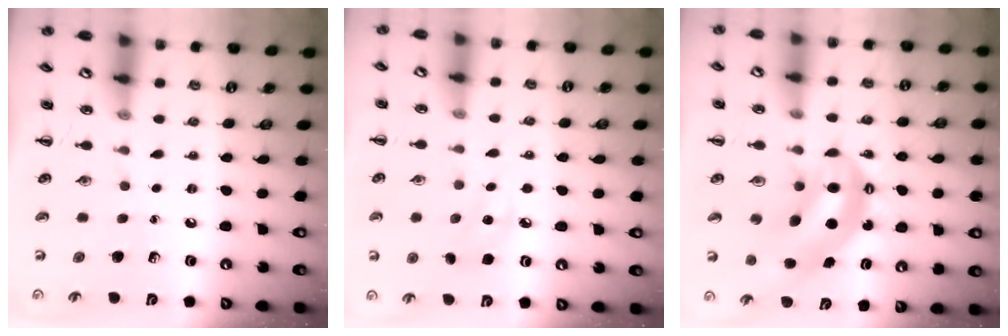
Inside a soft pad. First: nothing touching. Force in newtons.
{"total": 7.4, "press": 7.2, "slide": 1.8}
{"total": 10.1, "press": 9.7, "slide": 2.7}